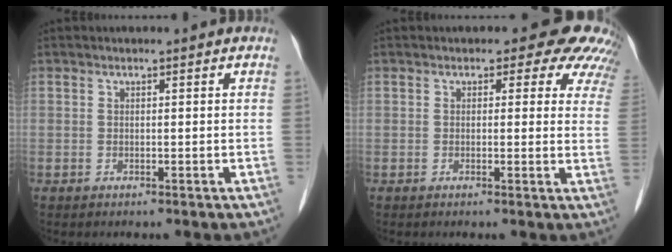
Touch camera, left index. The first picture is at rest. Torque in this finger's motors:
{"motor_torque": [1.07, -1.07, 0.22, 0.01]}